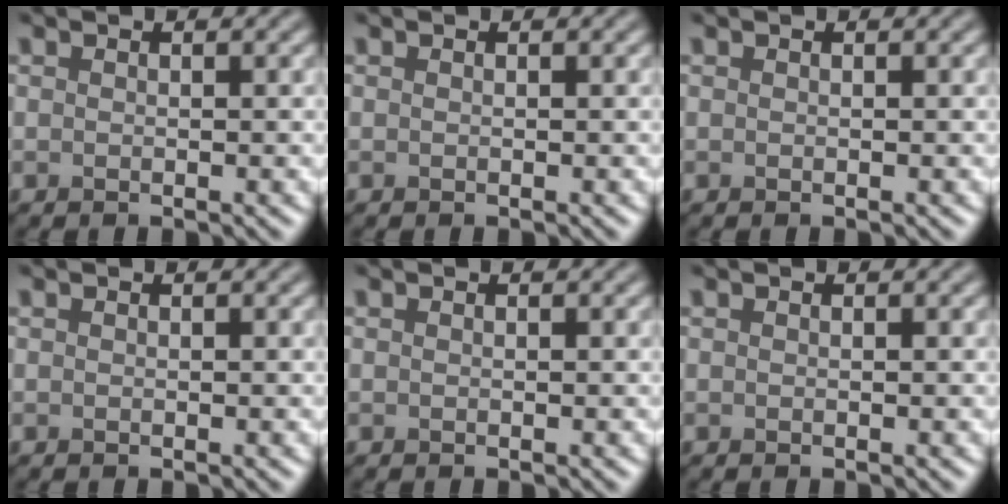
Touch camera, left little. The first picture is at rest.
{"total": 0.0}
{"total": 0.0}
{"total": 0.0}
{"total": 0.0}
{"total": 0.0}